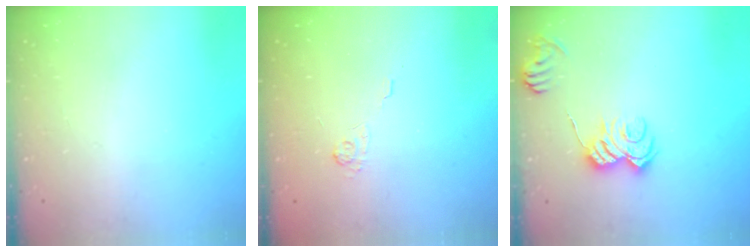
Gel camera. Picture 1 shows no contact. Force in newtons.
{"total": 2.0, "press": 1.4, "slide": 1.4}
{"total": 8.2, "press": 8.2, "slide": 0.5}